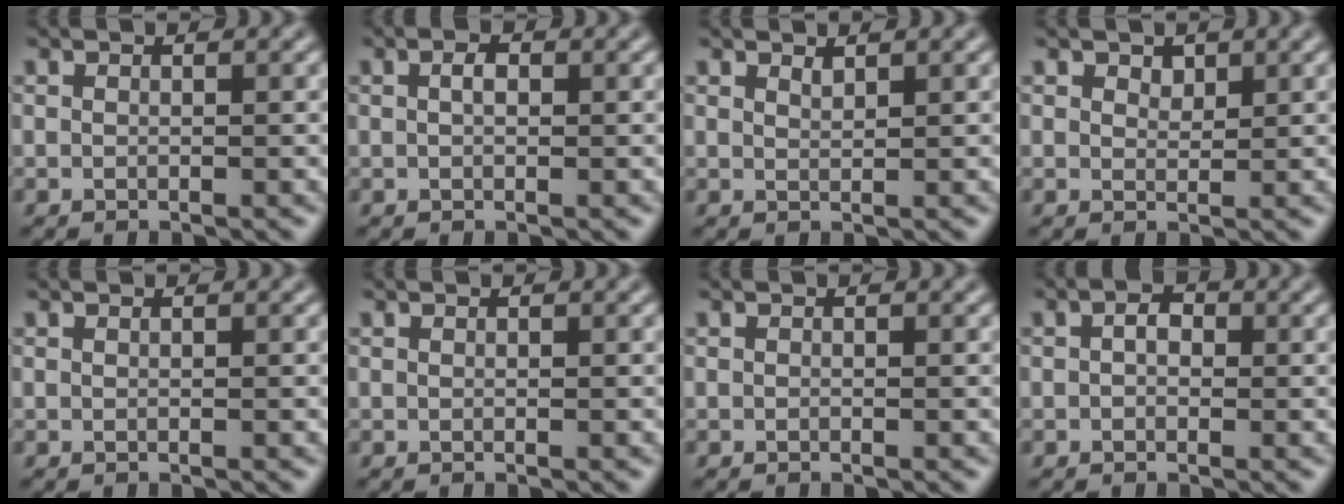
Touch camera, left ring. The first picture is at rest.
{"total": 1.2, "force": [0.3, 0.6, 1.0], "torque": [-0.018, 0.003, 0.004]}
{"total": 0.8, "force": [0.8, 0.1, 0.3], "torque": [-0.005, -0.002, 0.016]}
{"total": 1.2, "force": [0.8, 0.7, 0.4], "torque": [-0.008, -0.002, 0.015]}
{"total": 0.0}
{"total": 0.0}
{"total": 0.0}
{"total": 1.8, "force": [0.3, 1.2, 1.3], "torque": [-0.016, 0.000, -0.002]}